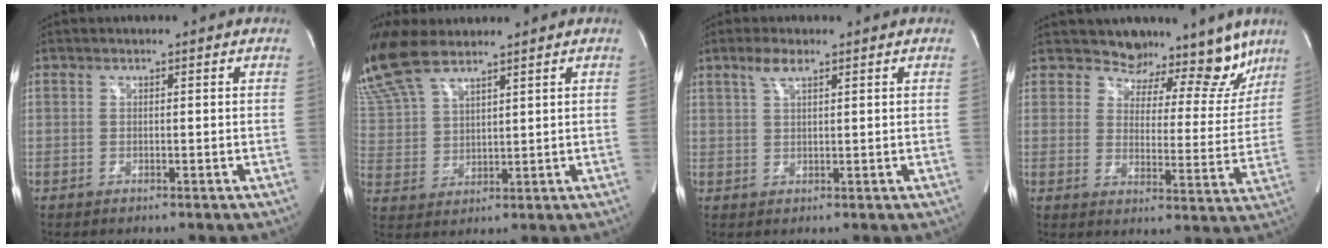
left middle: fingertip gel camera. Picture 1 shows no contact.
{"total": 12.6, "force": [10.4, 3.7, 6.0], "torque": [-0.155, 0.015, 0.215]}
{"total": 2.6, "force": [1.7, 0.5, 1.9], "torque": [-0.044, 0.006, 0.036]}
{"total": 14.0, "force": [12.3, 5.2, 4.2], "torque": [-0.021, -0.023, 0.129]}